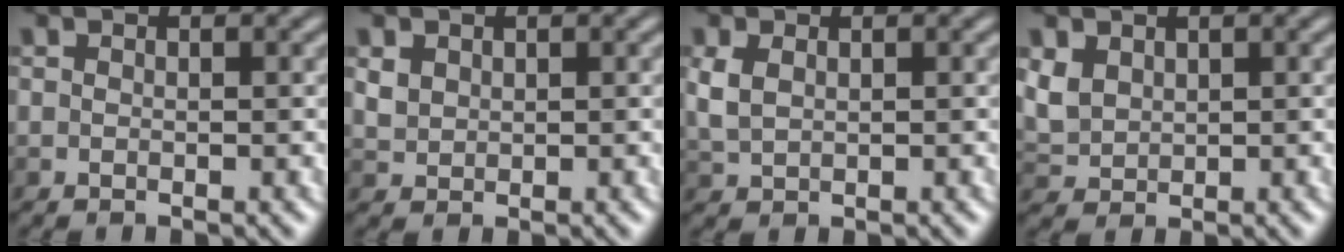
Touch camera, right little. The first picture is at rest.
{"total": 1.6, "force": [0.5, 1.4, 0.6], "torque": [-0.025, -0.005, 0.010]}
{"total": 2.9, "force": [0.4, 2.0, 2.1], "torque": [-0.057, -0.002, 0.008]}
{"total": 2.7, "force": [0.8, 2.2, 1.4], "torque": [-0.050, -0.005, 0.016]}